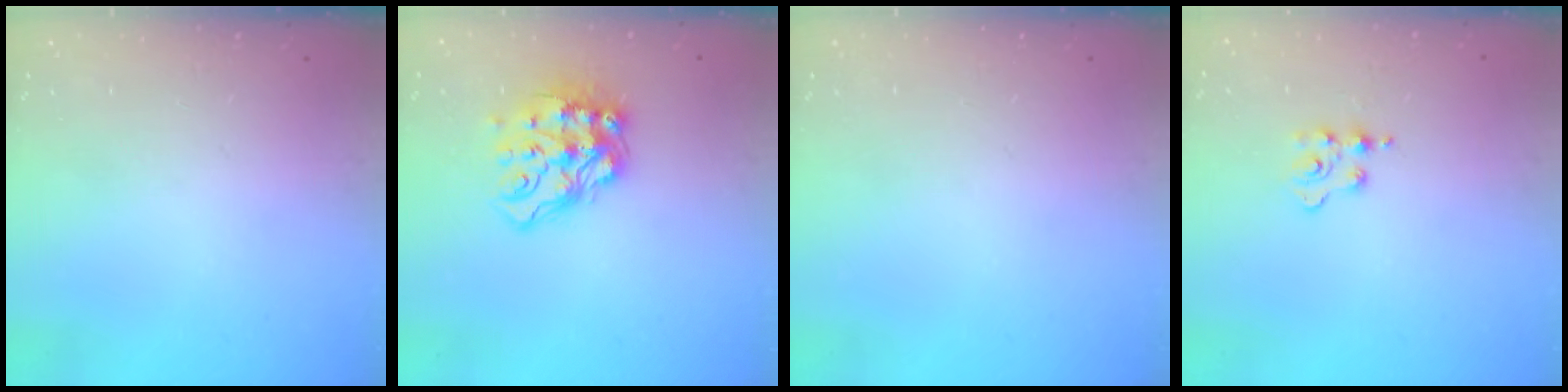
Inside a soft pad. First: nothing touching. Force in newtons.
{"total": 14.1, "press": 14.0, "slide": 2.0}
{"total": 0.0}
{"total": 2.1, "press": 2.1, "slide": 0.3}